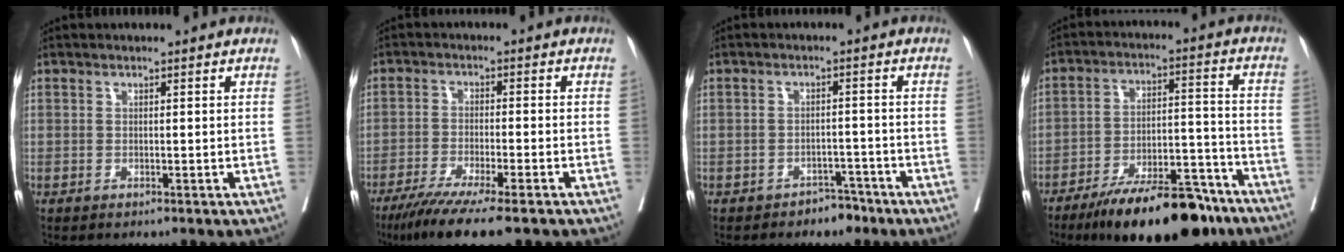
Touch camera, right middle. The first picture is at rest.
{"total": 10.6, "force": [-7.7, 0.2, 7.3], "torque": [-0.113, -0.027, -0.122]}
{"total": 2.5, "force": [-2.0, 1.3, 0.6], "torque": [-0.006, 0.007, -0.025]}
{"total": 17.3, "force": [-13.3, 4.4, 10.2], "torque": [-0.125, 0.019, -0.211]}